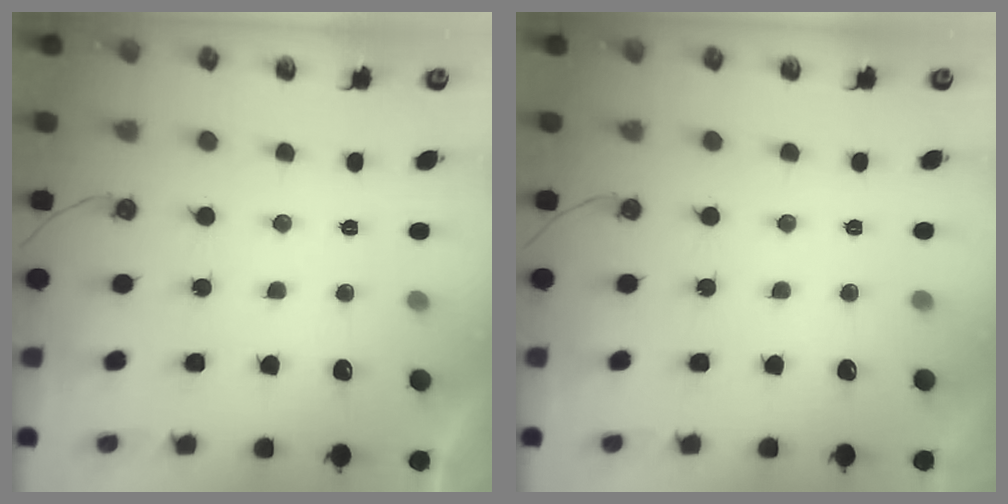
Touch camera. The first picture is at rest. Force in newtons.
{"total": 0.0}